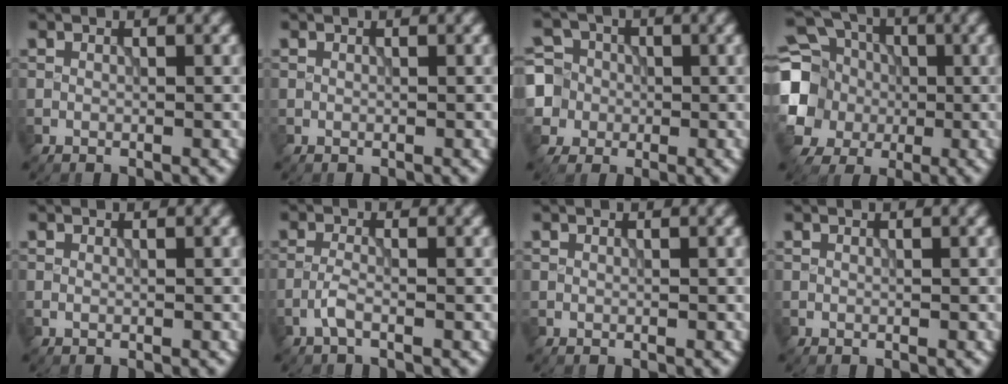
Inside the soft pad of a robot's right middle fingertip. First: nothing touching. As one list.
[{"total": 0.0}, {"total": 7.4, "force": [-1.1, 7.0, 1.9], "torque": [-0.049, 0.017, -0.052]}, {"total": 11.9, "force": [-1.4, 10.8, 4.9], "torque": [-0.158, -0.001, -0.056]}, {"total": 0.0}, {"total": 1.6, "force": [-0.9, 0.4, 1.3], "torque": [-0.029, 0.005, -0.023]}, {"total": 0.0}, {"total": 0.0}]